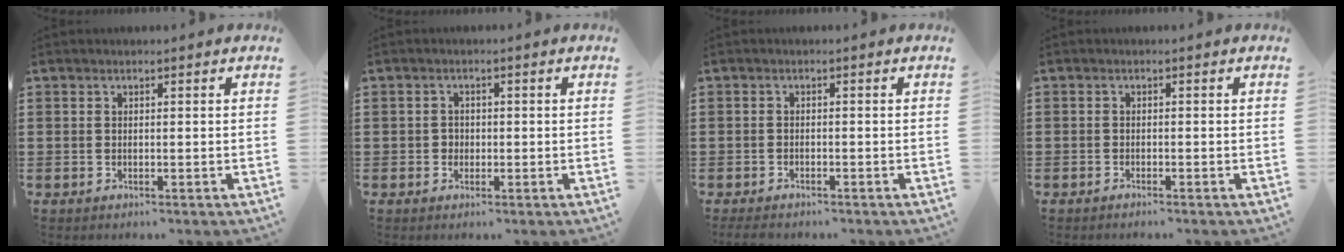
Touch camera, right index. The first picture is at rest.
{"total": 1.3, "force": [-0.3, 1.3, 0.3], "torque": [-0.011, 0.003, -0.008]}
{"total": 1.2, "force": [-1.1, 0.2, 0.3], "torque": [-0.007, -0.003, -0.022]}
{"total": 0.7, "force": [-0.7, 0.0, 0.2], "torque": [-0.006, -0.002, -0.014]}